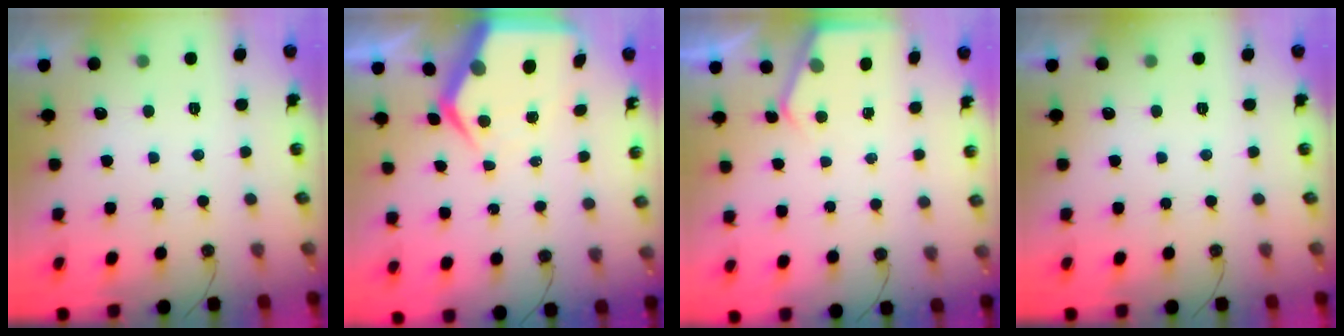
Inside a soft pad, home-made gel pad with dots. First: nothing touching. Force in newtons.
{"total": 9.4, "press": 9.4, "slide": 1.1}
{"total": 2.2, "press": 2.2, "slide": 0.3}
{"total": 0.0}